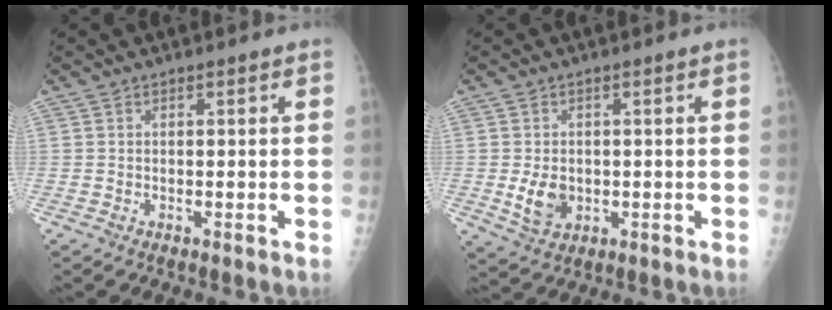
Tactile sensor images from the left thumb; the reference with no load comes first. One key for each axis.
{"total": 5.3, "fx": -0.5, "fy": 4.0, "fz": 3.4, "tx": -0.047, "ty": -0.006, "tz": 0.001}